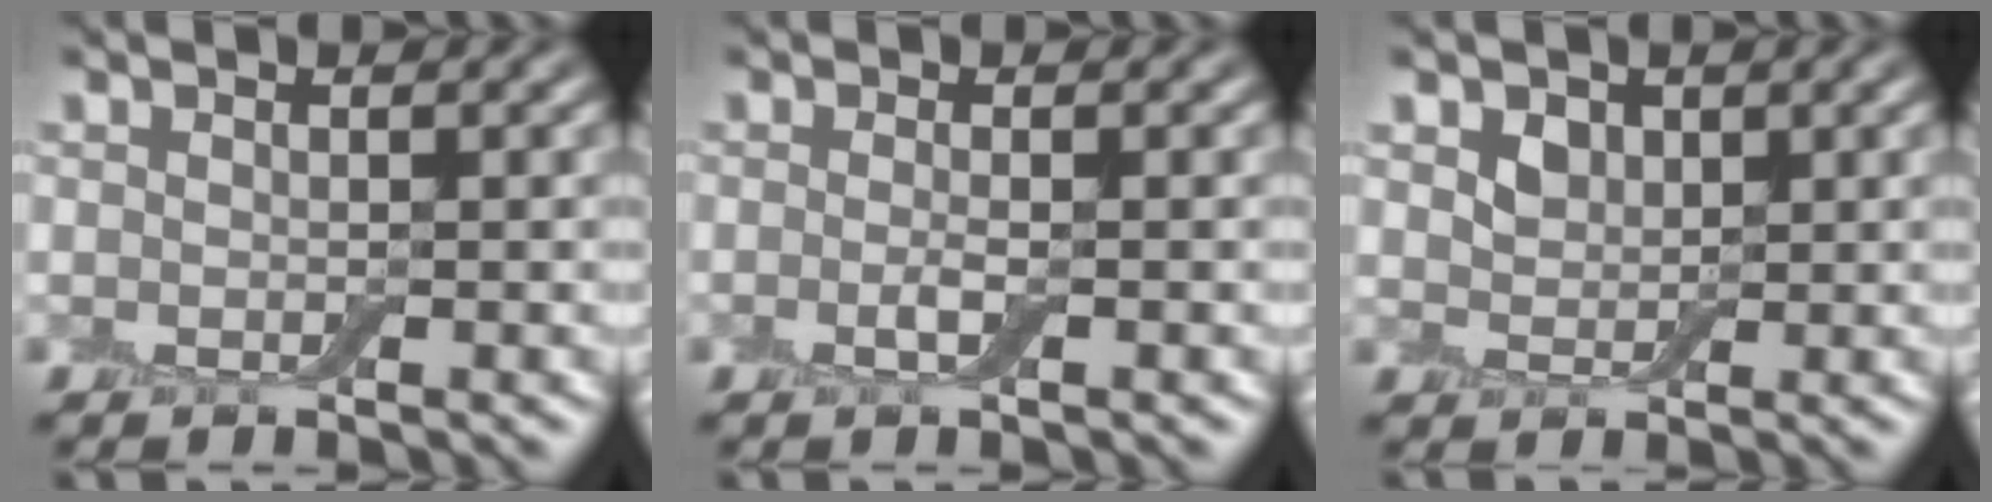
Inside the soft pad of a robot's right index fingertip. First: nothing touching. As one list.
[{"total": 1.3, "force": [-0.3, 0.2, 1.2], "torque": [-0.027, -0.005, -0.009]}, {"total": 1.7, "force": [1.0, 1.3, 0.7], "torque": [-0.016, -0.004, 0.018]}]